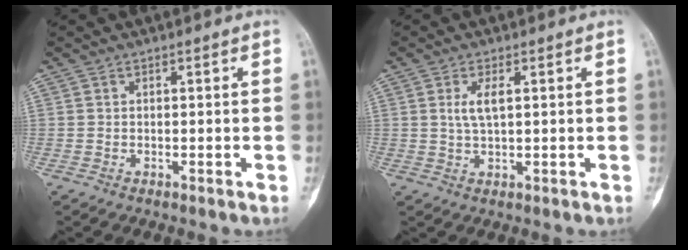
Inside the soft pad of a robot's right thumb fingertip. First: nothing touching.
{"total": 3.5, "force": [0.9, 1.2, 3.2], "torque": [-0.070, -0.001, 0.021]}